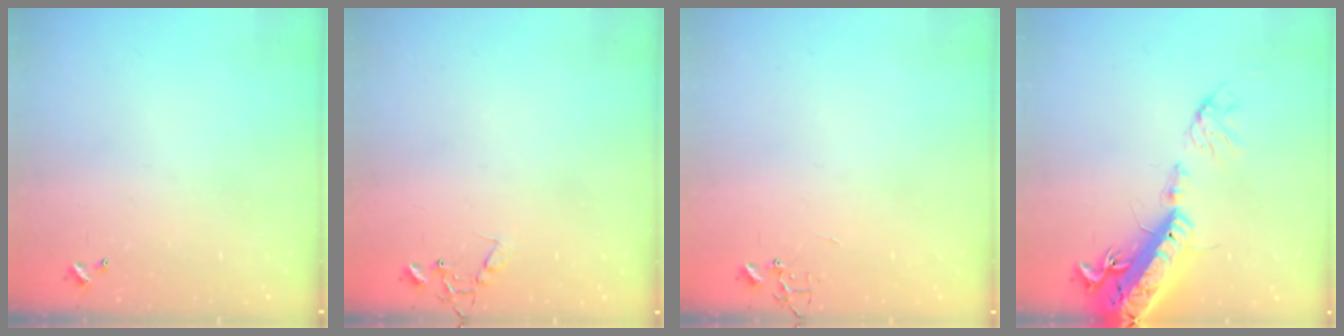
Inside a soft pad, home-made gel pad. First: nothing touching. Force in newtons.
{"total": 7.5, "press": 7.5, "slide": 0.4}
{"total": 0.0}
{"total": 20.3, "press": 19.8, "slide": 4.4}